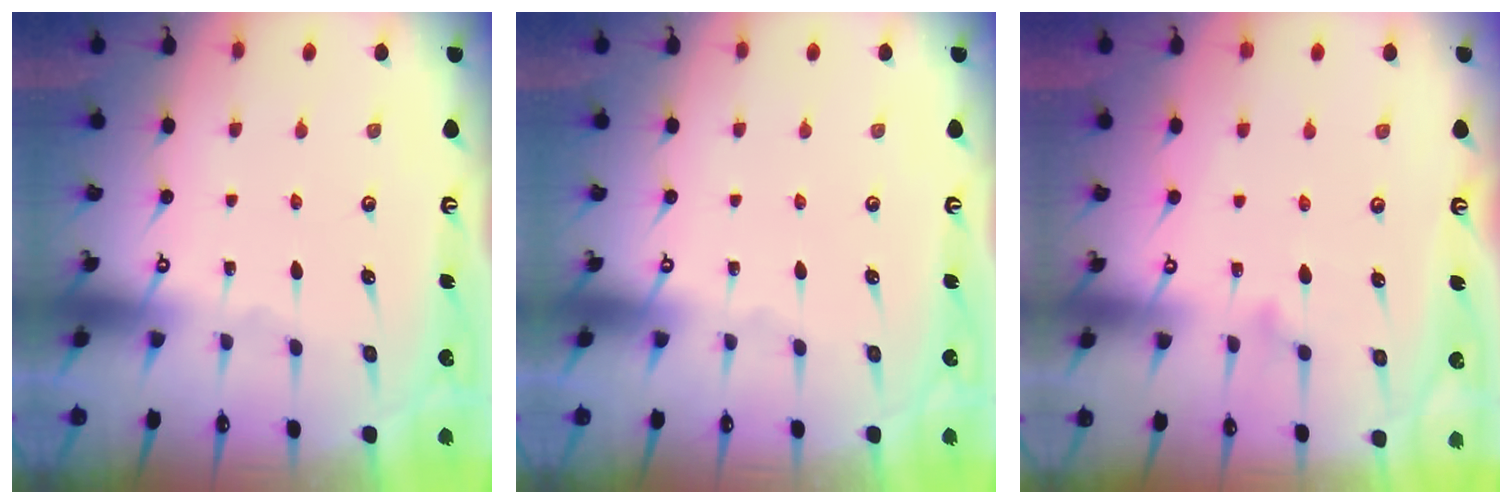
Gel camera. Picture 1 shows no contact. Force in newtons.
{"total": 0.0}
{"total": 8.6, "press": 8.6, "slide": 0.9}